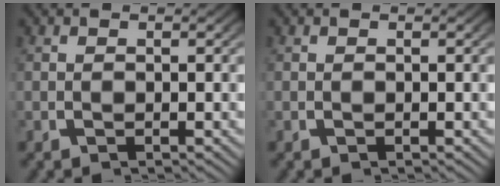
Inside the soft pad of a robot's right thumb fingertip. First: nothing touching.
{"total": 0.0}